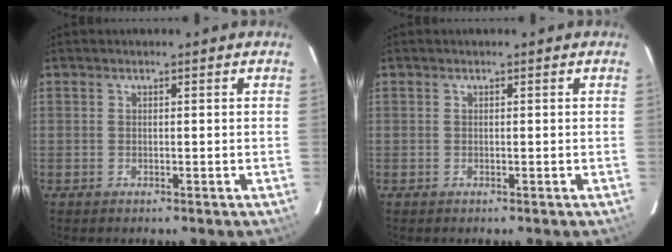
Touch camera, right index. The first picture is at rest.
{"total": 0.0}